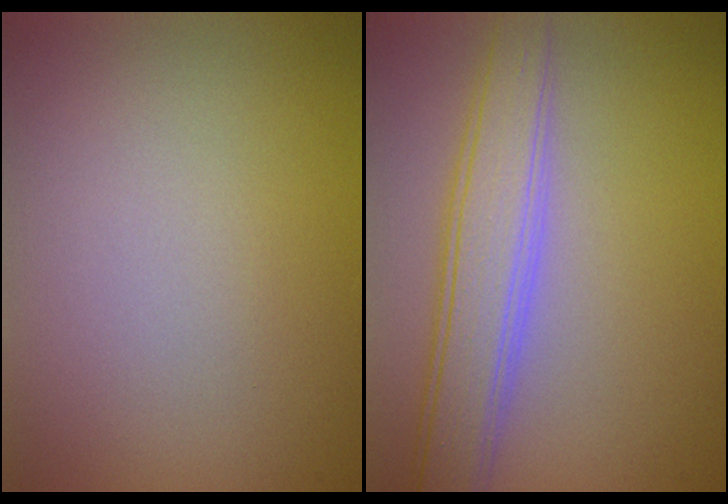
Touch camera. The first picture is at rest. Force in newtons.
{"total": 4.9, "press": 4.9, "slide": 0.4}